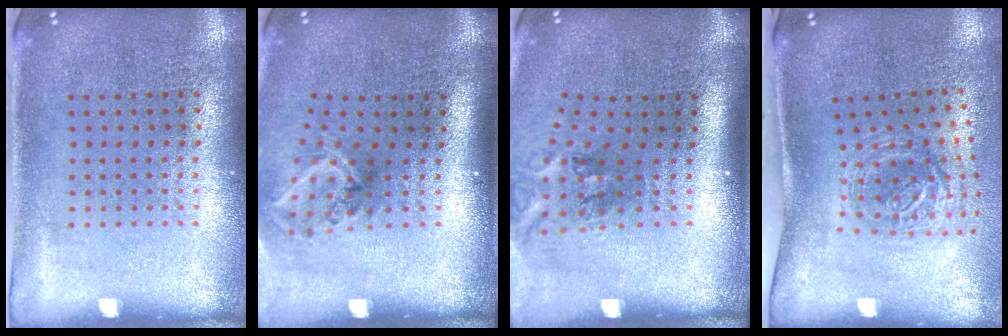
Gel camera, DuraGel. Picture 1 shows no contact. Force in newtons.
{"total": 2.0, "press": 1.3, "slide": 1.5}
{"total": 2.0, "press": 1.2, "slide": 1.6}
{"total": 1.3, "press": 1.1, "slide": 0.7}